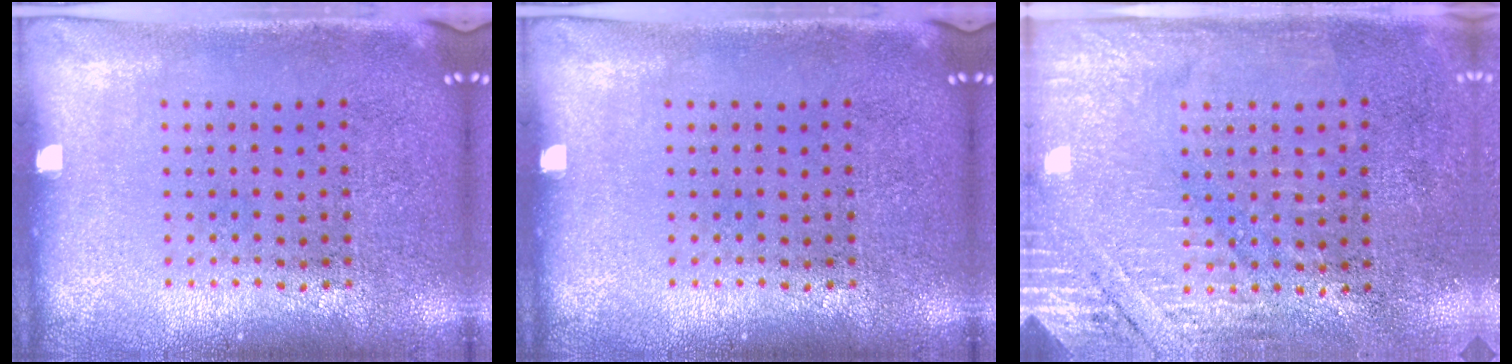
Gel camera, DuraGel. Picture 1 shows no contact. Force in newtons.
{"total": 0.0}
{"total": 2.8, "press": 2.5, "slide": 1.2}